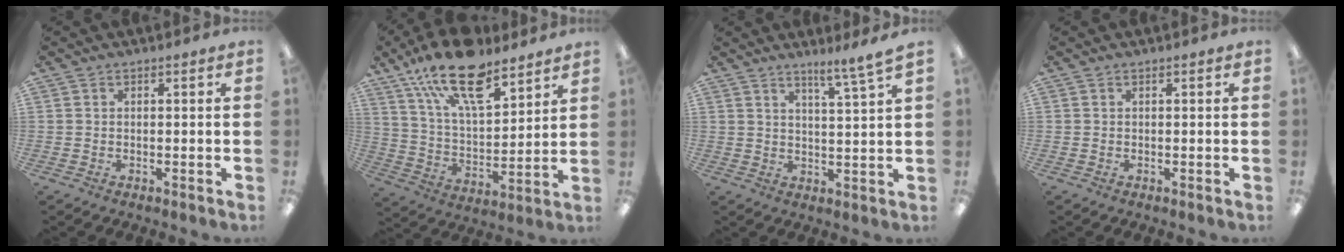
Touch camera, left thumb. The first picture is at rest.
{"total": 19.3, "force": [13.5, 7.9, 11.3], "torque": [-0.200, -0.072, 0.238]}
{"total": 5.5, "force": [4.7, -0.6, 2.8], "torque": [-0.042, -0.036, 0.074]}
{"total": 0.0}